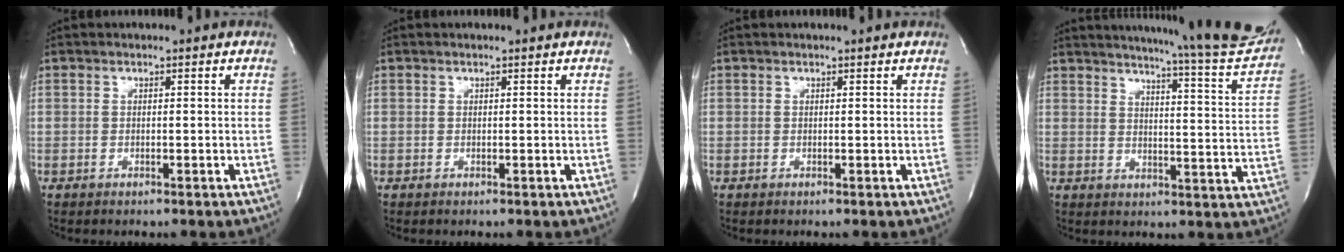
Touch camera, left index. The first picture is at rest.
{"total": 0.9, "force": [0.8, 0.0, 0.2], "torque": [-0.010, 0.005, 0.011]}
{"total": 1.2, "force": [1.2, -0.1, 0.2], "torque": [-0.012, -0.001, 0.011]}
{"total": 22.2, "force": [20.4, -0.2, 8.8], "torque": [-0.127, -0.091, 0.239]}